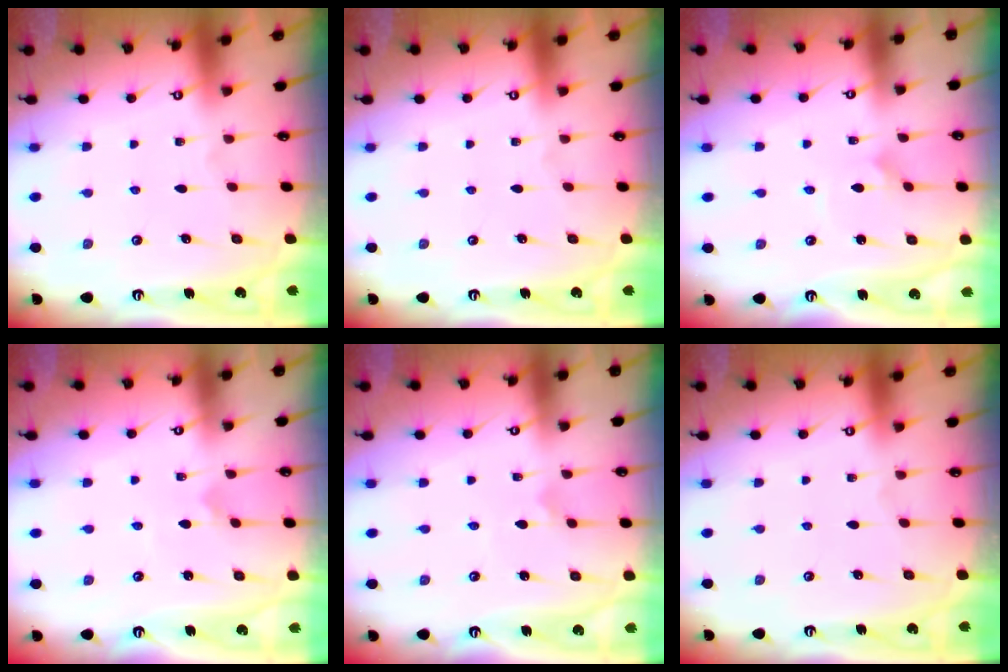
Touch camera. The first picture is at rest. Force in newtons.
{"total": 0.0}
{"total": 2.3, "press": 2.3, "slide": 0.1}
{"total": 1.6, "press": 1.6, "slide": 0.0}
{"total": 2.3, "press": 2.3, "slide": 0.0}
{"total": 0.0}